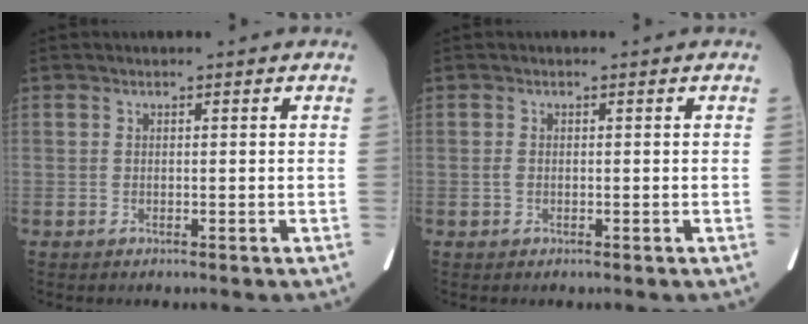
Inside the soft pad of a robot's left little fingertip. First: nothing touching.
{"total": 0.7, "force": [-0.1, 0.5, 0.5], "torque": [-0.014, 0.000, -0.002]}